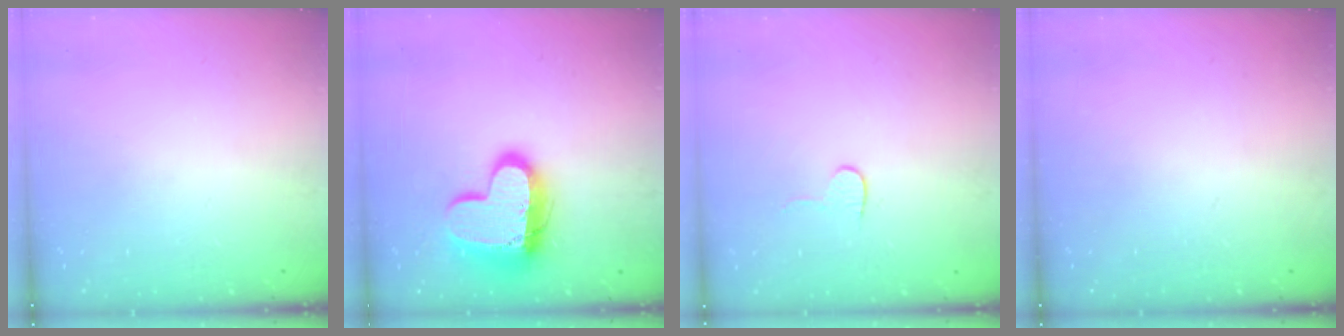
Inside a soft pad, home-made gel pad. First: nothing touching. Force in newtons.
{"total": 16.3, "press": 16.3, "slide": 1.3}
{"total": 4.0, "press": 4.0, "slide": 0.3}
{"total": 0.0}